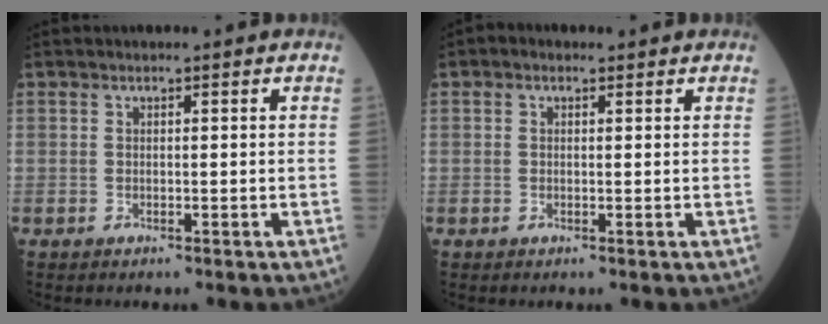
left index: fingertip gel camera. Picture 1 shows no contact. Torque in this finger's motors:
{"motor_torque": [0.89, -1.25, -0.03, 0.06]}